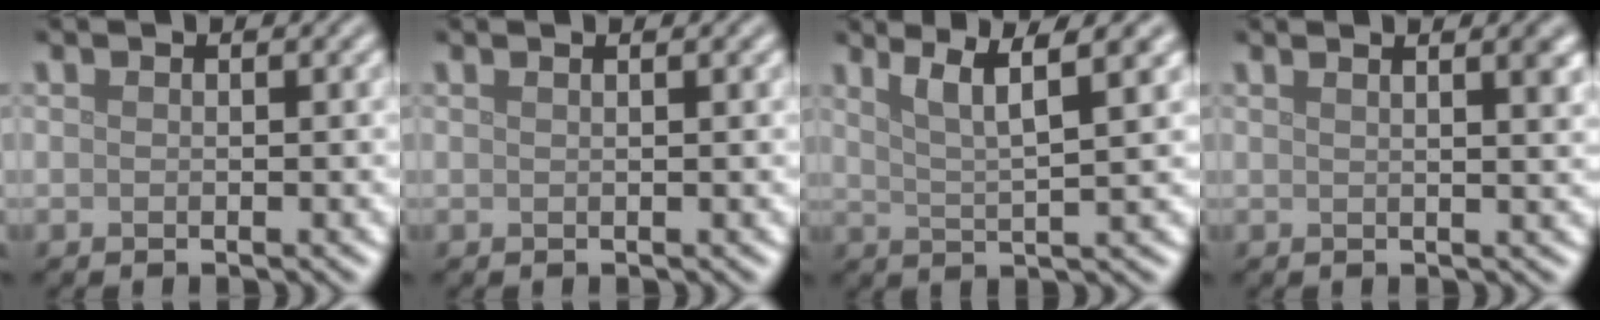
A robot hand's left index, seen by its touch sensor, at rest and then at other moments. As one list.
[{"total": 1.7, "force": [1.0, 0.8, 1.2], "torque": [-0.002, -0.002, -0.006]}, {"total": 5.1, "force": [3.0, 0.7, 4.0], "torque": [-0.063, 0.008, 0.054]}, {"total": 6.0, "force": [3.1, 2.7, 4.4], "torque": [-0.014, 0.042, 0.003]}]